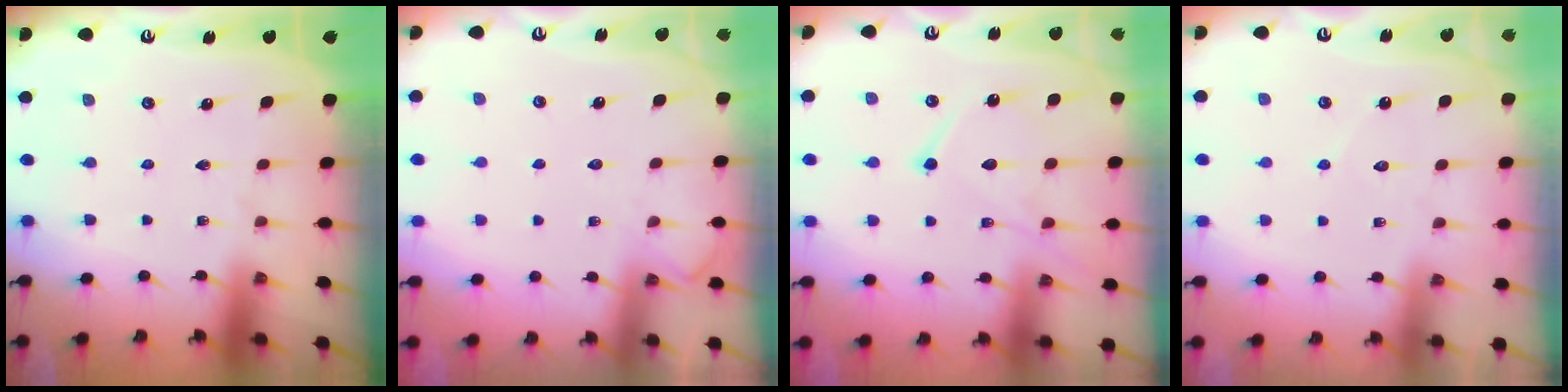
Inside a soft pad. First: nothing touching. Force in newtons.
{"total": 4.5, "press": 4.4, "slide": 0.6}
{"total": 13.2, "press": 13.2, "slide": 1.2}
{"total": 4.8, "press": 4.7, "slide": 0.4}